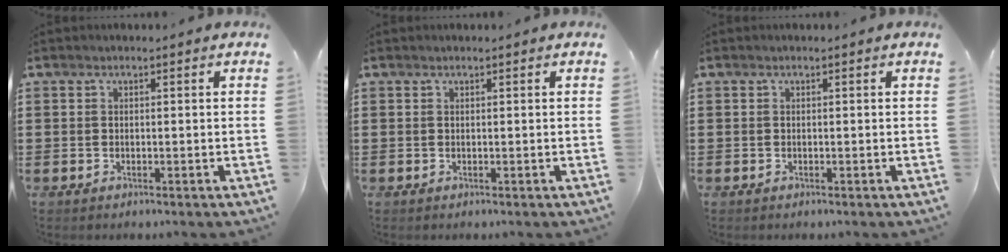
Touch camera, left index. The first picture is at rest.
{"total": 0.0}
{"total": 0.0}